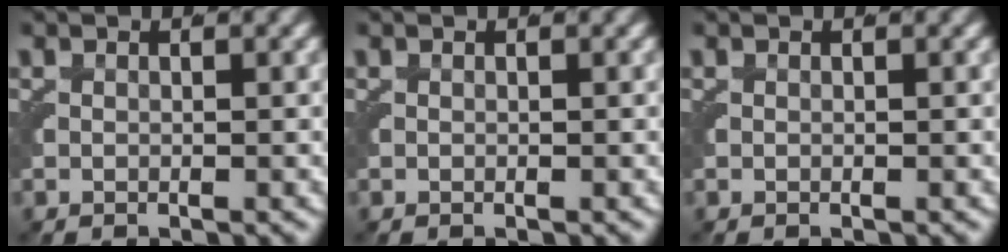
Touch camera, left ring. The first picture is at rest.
{"total": 0.0}
{"total": 0.0}